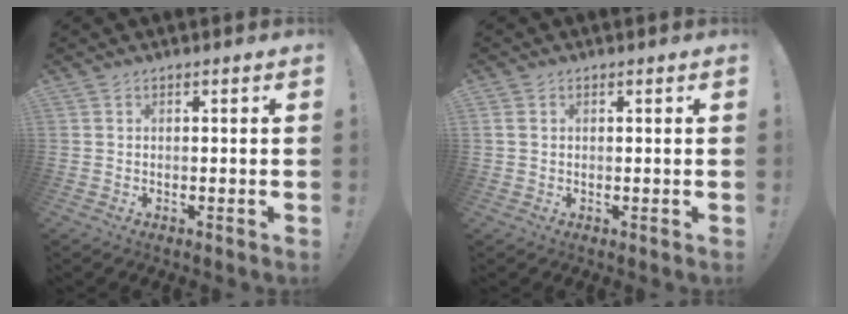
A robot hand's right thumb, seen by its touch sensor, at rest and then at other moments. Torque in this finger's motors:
{"motor_torque": [-0.04, -0.12, -0.02, -0.04, 0.01]}